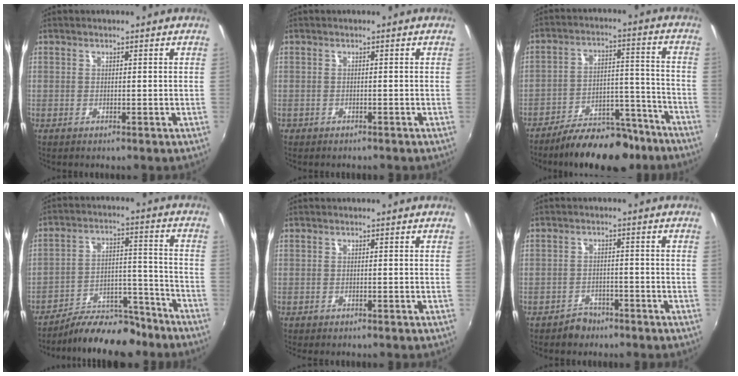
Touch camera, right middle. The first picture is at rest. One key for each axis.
{"total": 1.2, "fx": -1.0, "fy": 0.7, "fz": 0.2, "tx": -0.011, "ty": -0.004, "tz": -0.014}
{"total": 16.5, "fx": -13.4, "fy": 6.2, "fz": 7.5, "tx": -0.125, "ty": 0.015, "tz": -0.183}
{"total": 14.3, "fx": -12.4, "fy": 4.9, "fz": 5.1, "tx": -0.092, "ty": 0.024, "tz": -0.178}
{"total": 1.8, "fx": -1.6, "fy": 0.6, "fz": 0.7, "tx": -0.015, "ty": -0.013, "tz": -0.023}
{"total": 3.8, "fx": -3.0, "fy": 2.3, "fz": 0.3, "tx": -0.018, "ty": 0.007, "tz": -0.047}